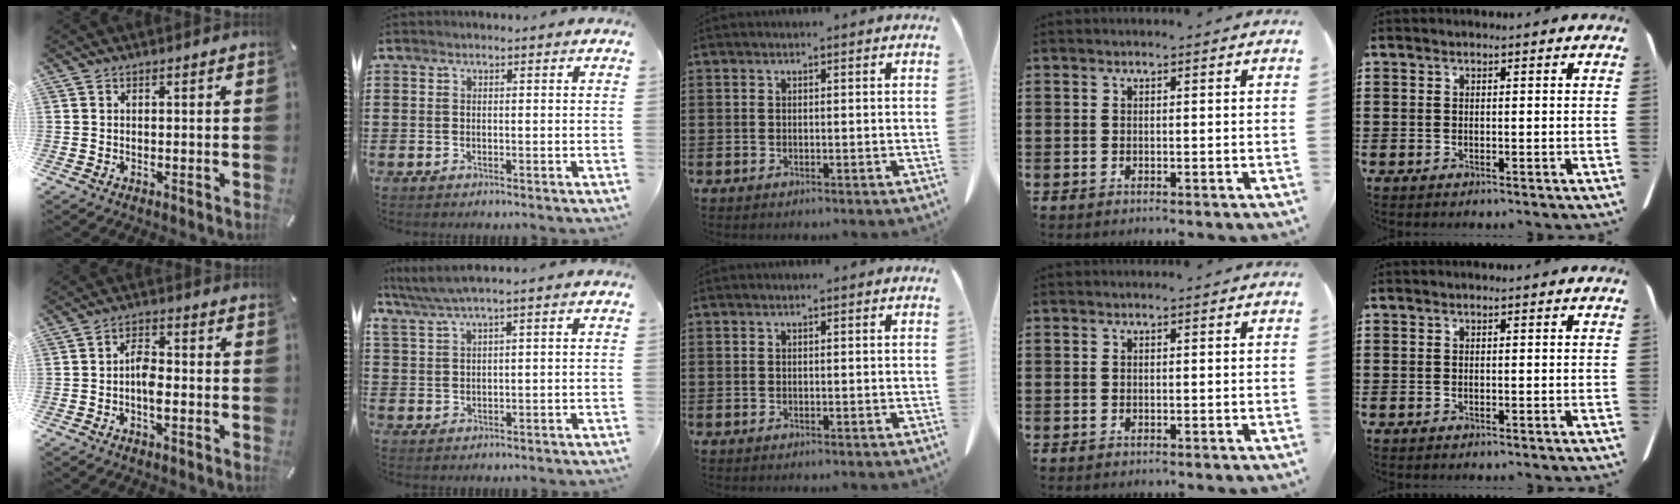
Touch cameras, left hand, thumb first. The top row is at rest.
{"thumb": {"total": 4.6, "force": [-1.5, 2.3, 3.7], "torque": [-0.070, 0.010, -0.026]}, "index": {"total": 2.5, "force": [1.5, -0.2, 2.1], "torque": [-0.044, -0.002, 0.024]}}